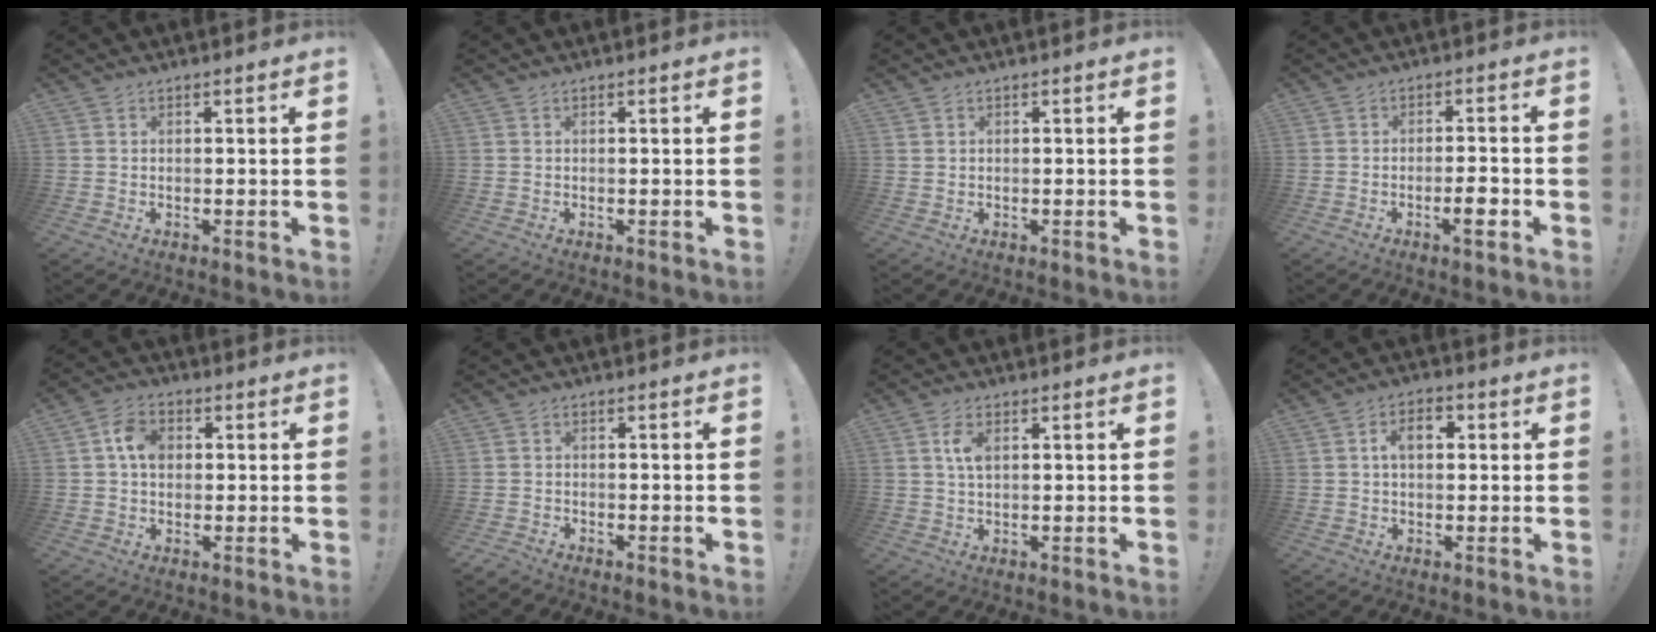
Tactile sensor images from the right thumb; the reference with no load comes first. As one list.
[{"total": 0.0}, {"total": 0.9, "force": [0.6, 0.6, -0.3], "torque": [0.004, 0.003, 0.011]}, {"total": 5.3, "force": [-2.3, 0.9, 4.7], "torque": [-0.061, 0.005, -0.038]}, {"total": 7.3, "force": [1.2, 5.4, 4.8], "torque": [-0.073, 0.011, 0.023]}, {"total": 1.4, "force": [-1.3, 0.6, -0.1], "torque": [0.006, 0.008, -0.025]}, {"total": 4.5, "force": [1.4, 2.2, 3.6], "torque": [-0.063, 0.001, 0.022]}, {"total": 6.1, "force": [1.2, 3.7, 4.7], "torque": [-0.063, 0.005, 0.014]}]